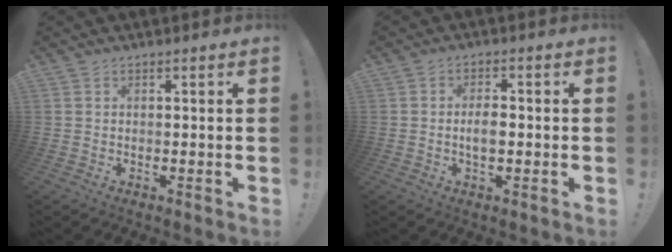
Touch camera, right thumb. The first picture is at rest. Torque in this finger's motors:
{"motor_torque": [-0.12, 0.17, 0.15, 0.22, 0.00]}